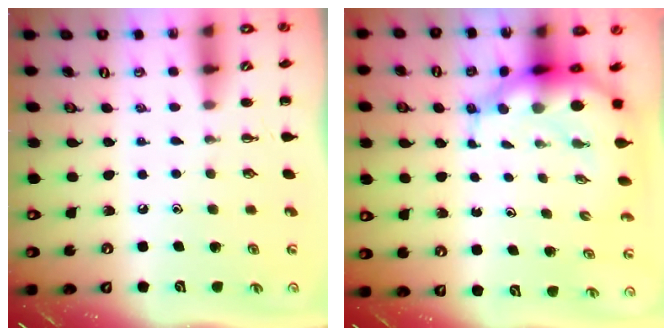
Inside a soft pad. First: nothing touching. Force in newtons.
{"total": 9.2, "press": 8.8, "slide": 2.8}